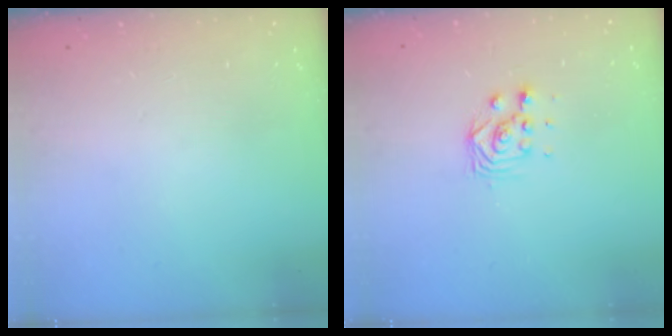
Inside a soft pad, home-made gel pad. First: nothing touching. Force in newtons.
{"total": 3.8, "press": 3.8, "slide": 0.1}